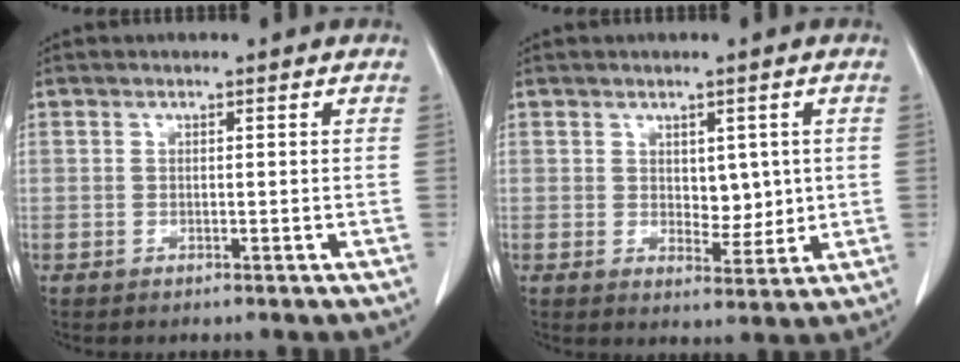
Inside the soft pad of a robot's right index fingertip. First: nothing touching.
{"total": 3.9, "force": [0.4, 2.3, 3.1], "torque": [-0.037, -0.007, 0.012]}